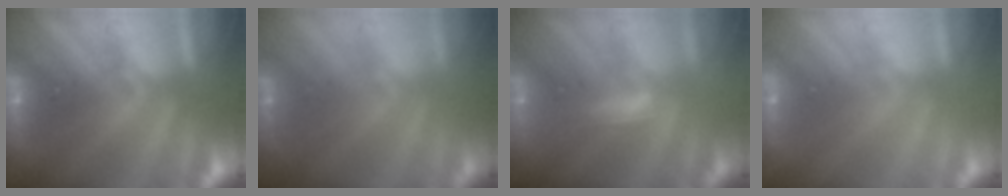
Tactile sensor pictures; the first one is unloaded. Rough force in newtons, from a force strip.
{"total": 1.8}
{"total": 2.1}
{"total": 3.0}